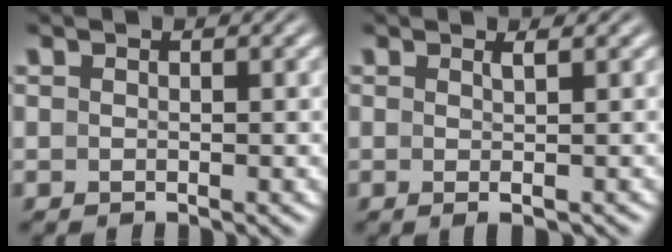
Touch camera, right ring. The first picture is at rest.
{"total": 1.8, "force": [-0.6, -0.9, 1.4], "torque": [-0.026, -0.010, 0.000]}